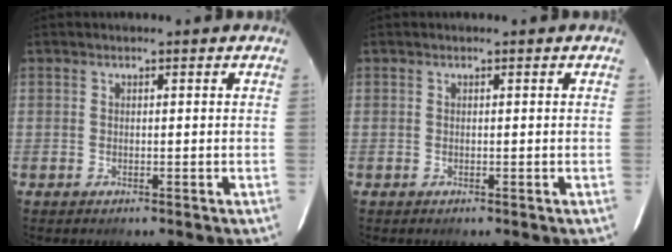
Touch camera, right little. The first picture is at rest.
{"total": 0.0}